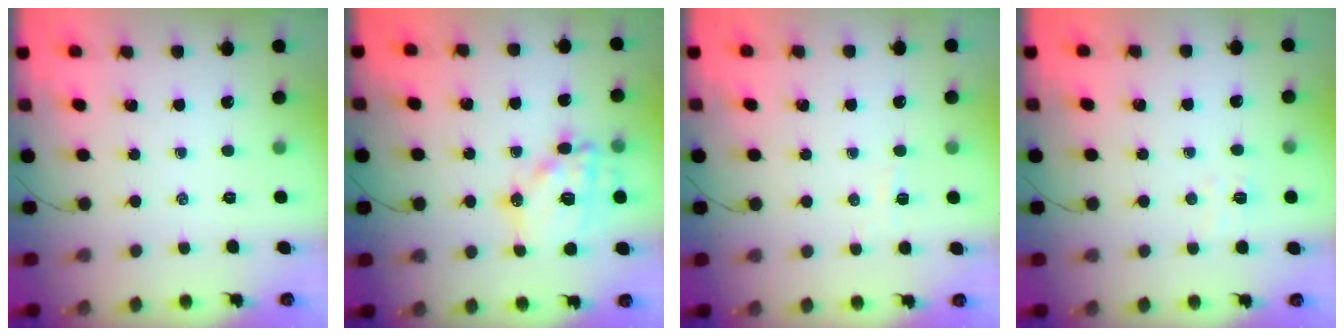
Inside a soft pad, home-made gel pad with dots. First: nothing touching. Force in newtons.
{"total": 16.1, "press": 15.9, "slide": 2.8}
{"total": 2.4, "press": 2.3, "slide": 0.6}
{"total": 4.8, "press": 4.7, "slide": 0.7}